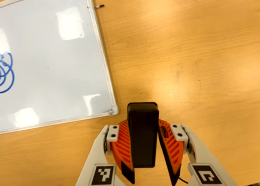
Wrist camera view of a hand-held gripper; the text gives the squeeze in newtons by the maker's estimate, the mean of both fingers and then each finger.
{"total": 7.6, "left": 6.9, "right": 8.3}